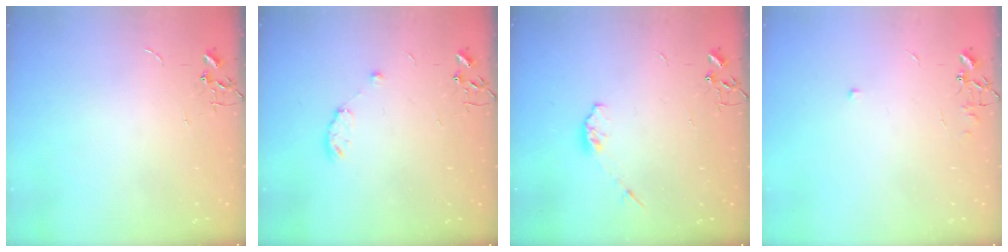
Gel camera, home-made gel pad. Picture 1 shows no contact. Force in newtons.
{"total": 6.3, "press": 6.3, "slide": 0.8}
{"total": 4.3, "press": 4.1, "slide": 1.1}
{"total": 5.2, "press": 5.1, "slide": 0.6}